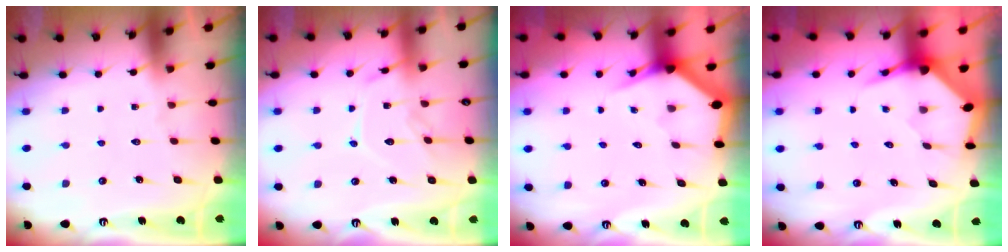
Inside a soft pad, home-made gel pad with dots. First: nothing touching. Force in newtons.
{"total": 12.1, "press": 12.0, "slide": 0.4}
{"total": 2.7, "press": 2.7, "slide": 0.2}
{"total": 3.5, "press": 3.5, "slide": 0.5}